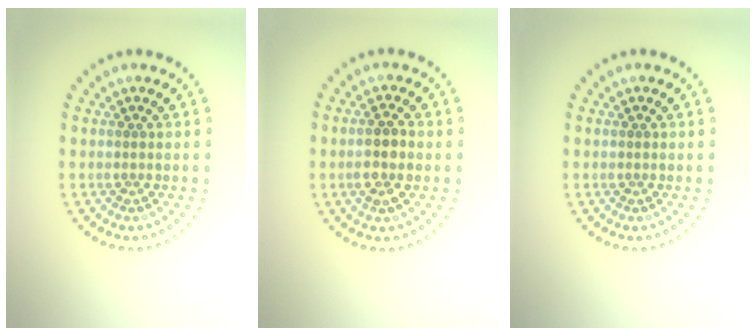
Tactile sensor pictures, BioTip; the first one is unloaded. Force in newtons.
{"total": 2.6, "press": 2.5, "slide": 0.6}
{"total": 0.0}